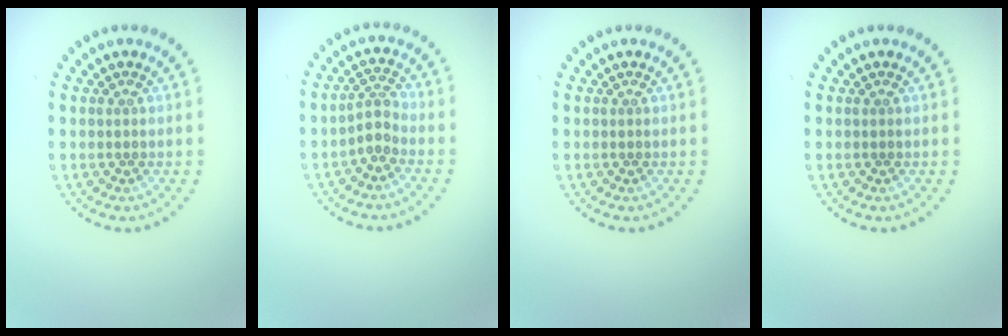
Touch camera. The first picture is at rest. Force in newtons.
{"total": 1.9, "press": 1.3, "slide": 1.3}
{"total": 0.0}
{"total": 0.0}